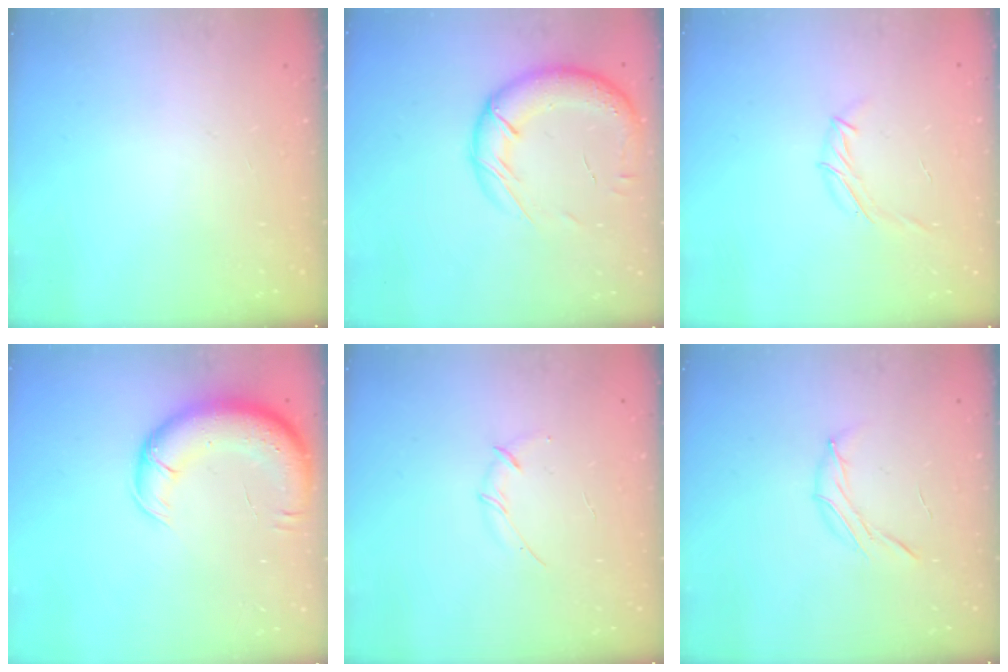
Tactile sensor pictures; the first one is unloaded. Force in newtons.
{"total": 19.3, "press": 18.8, "slide": 4.3}
{"total": 6.4, "press": 6.3, "slide": 1.4}
{"total": 13.2, "press": 12.8, "slide": 3.3}
{"total": 3.0, "press": 2.9, "slide": 0.8}
{"total": 7.0, "press": 6.9, "slide": 1.4}